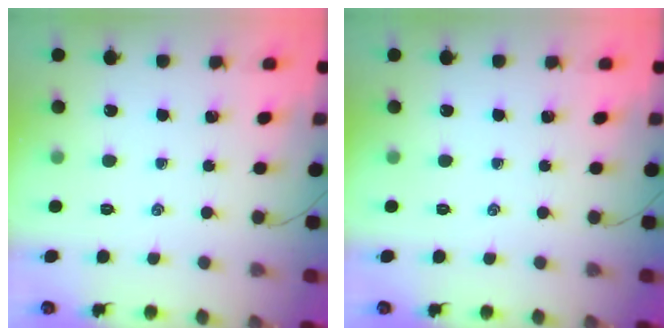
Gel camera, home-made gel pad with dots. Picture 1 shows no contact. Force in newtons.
{"total": 0.0}